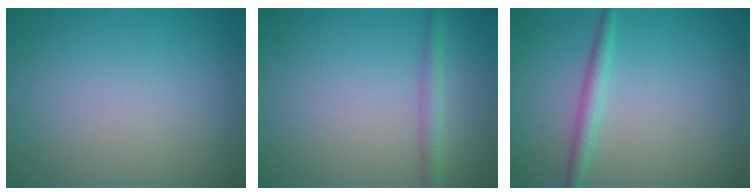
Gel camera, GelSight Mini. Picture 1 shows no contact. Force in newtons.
{"total": 1.8, "press": 1.8, "slide": 0.1}
{"total": 1.9, "press": 1.9, "slide": 0.1}